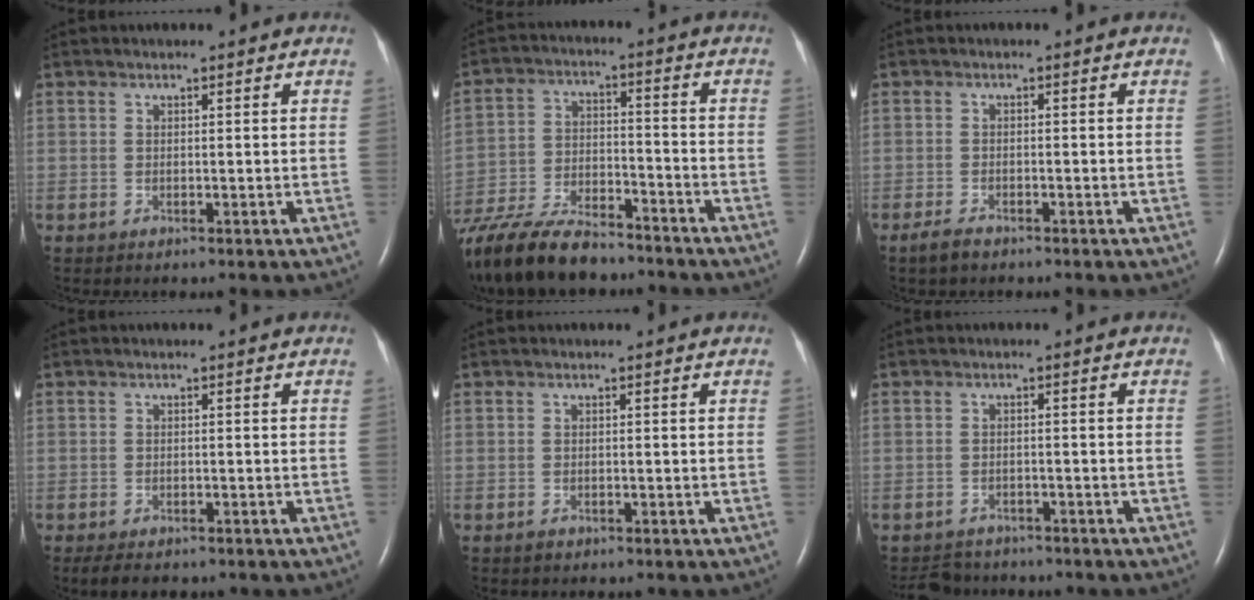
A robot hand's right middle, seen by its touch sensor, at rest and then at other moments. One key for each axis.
{"total": 18.6, "fx": -15.6, "fy": 4.6, "fz": 9.0, "tx": -0.207, "ty": -0.033, "tz": -0.272}
{"total": 2.1, "fx": -1.7, "fy": 0.7, "fz": 1.1, "tx": -0.034, "ty": -0.004, "tz": -0.028}
{"total": 3.7, "fx": -2.8, "fy": 1.4, "fz": 1.9, "tx": -0.032, "ty": -0.008, "tz": -0.036}
{"total": 0.7, "fx": -0.5, "fy": 0.4, "fz": 0.2, "tx": -0.008, "ty": 0.000, "tz": -0.006}
{"total": 4.4, "fx": -4.1, "fy": 1.7, "fz": -0.1, "tx": -0.003, "ty": -0.004, "tz": -0.064}